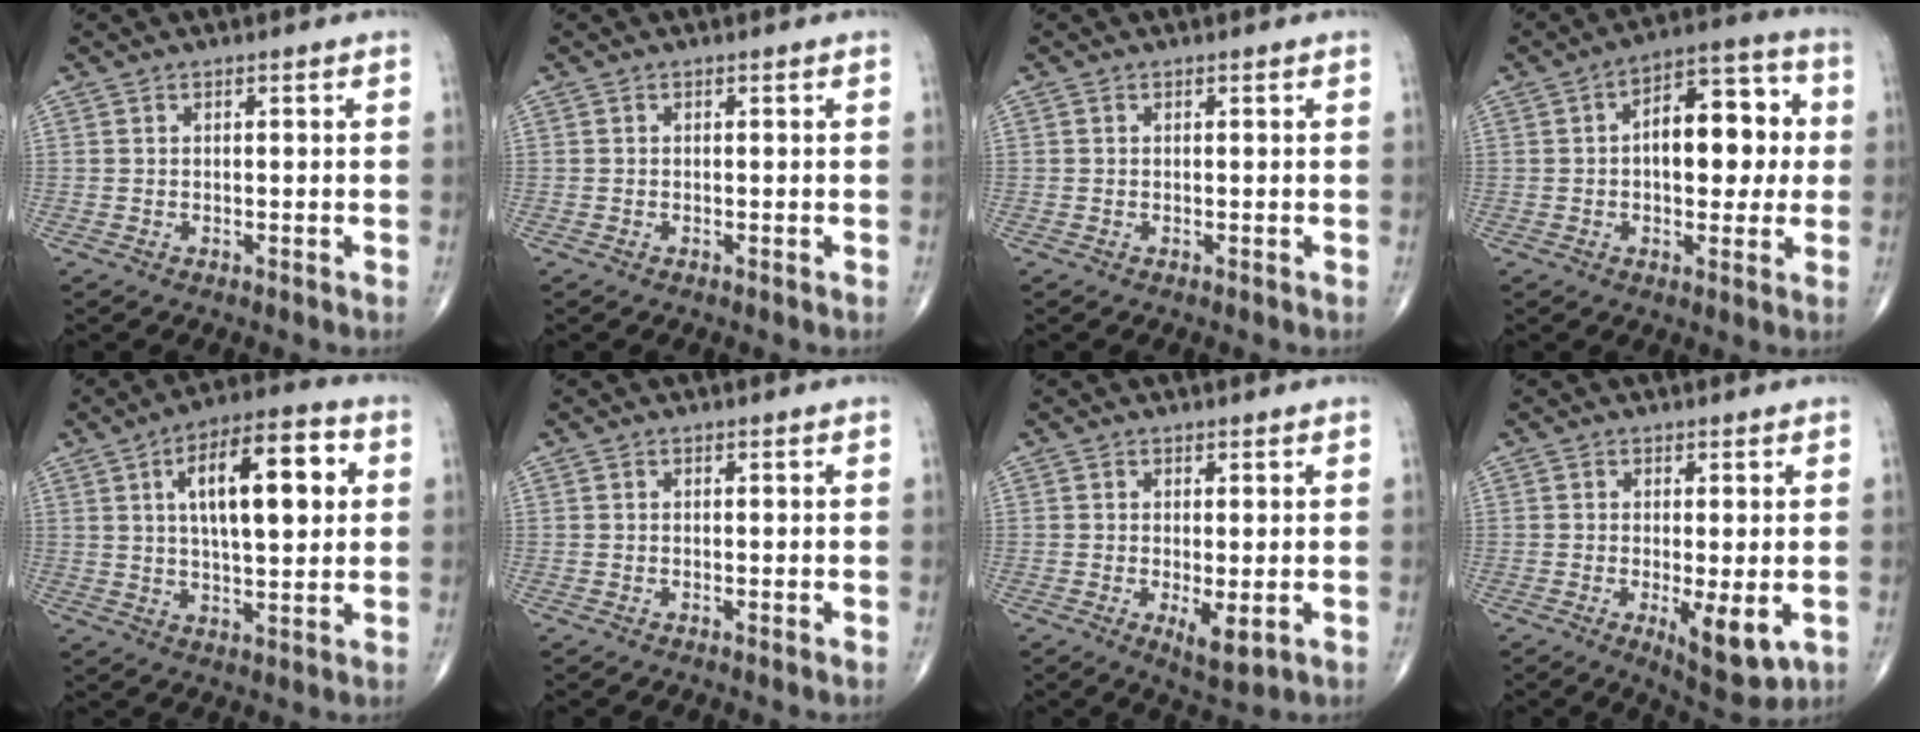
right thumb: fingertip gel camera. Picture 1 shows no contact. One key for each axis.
{"total": 0.0}
{"total": 0.0}
{"total": 14.0, "fx": 1.0, "fy": 7.6, "fz": 11.7, "tx": -0.130, "ty": 0.027, "tz": 0.008}
{"total": 16.2, "fx": 4.1, "fy": 6.3, "fz": 14.3, "tx": -0.202, "ty": 0.005, "tz": 0.059}
{"total": 0.5, "fx": -0.1, "fy": 0.1, "fz": 0.5, "tx": -0.012, "ty": -0.002, "tz": -0.003}
{"total": 4.9, "fx": -1.0, "fy": 1.8, "fz": 4.4, "tx": -0.073, "ty": -0.016, "tz": -0.013}
{"total": 7.8, "fx": -1.9, "fy": 2.6, "fz": 7.1, "tx": -0.103, "ty": -0.021, "tz": -0.023}